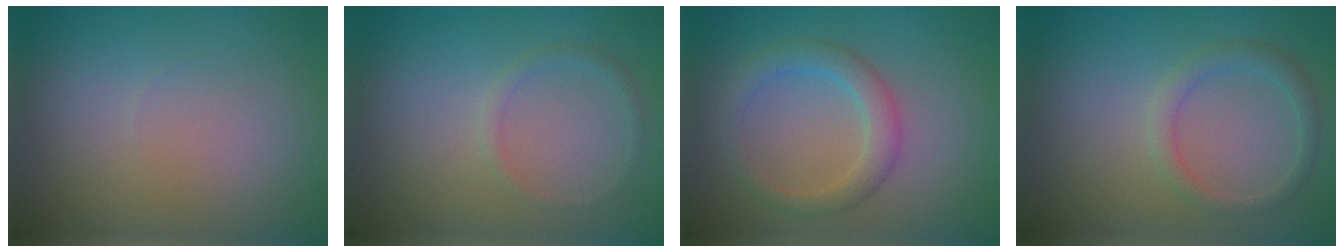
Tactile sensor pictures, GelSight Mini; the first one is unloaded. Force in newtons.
{"total": 0.9, "press": 0.9, "slide": 0.1}
{"total": 2.9, "press": 2.9, "slide": 0.1}
{"total": 1.9, "press": 1.9, "slide": 0.1}